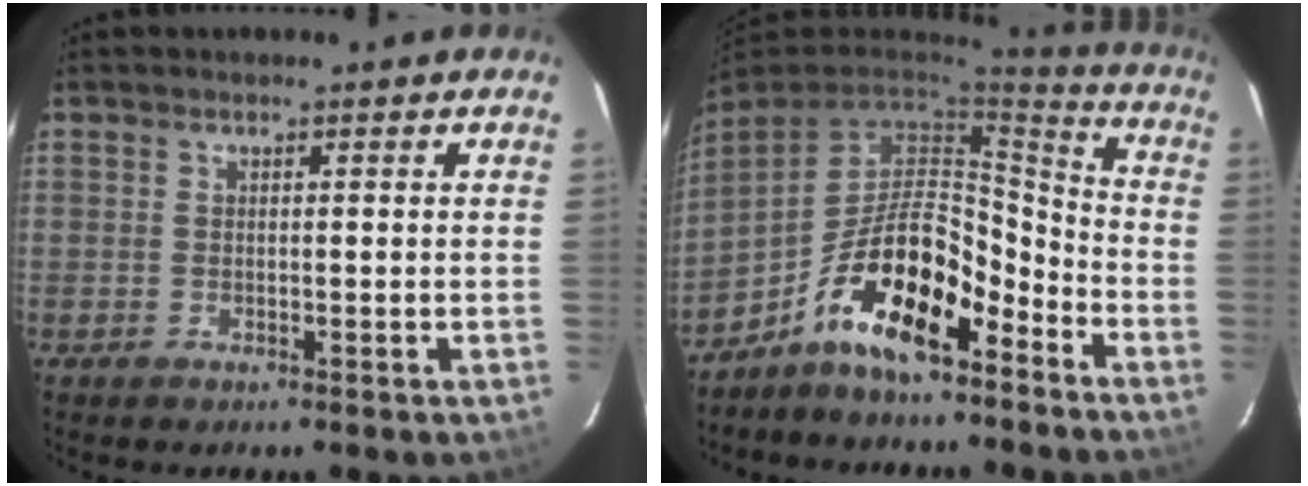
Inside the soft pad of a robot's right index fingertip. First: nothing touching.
{"total": 14.8, "force": [-9.4, 5.4, 10.0], "torque": [-0.191, 0.016, -0.169]}